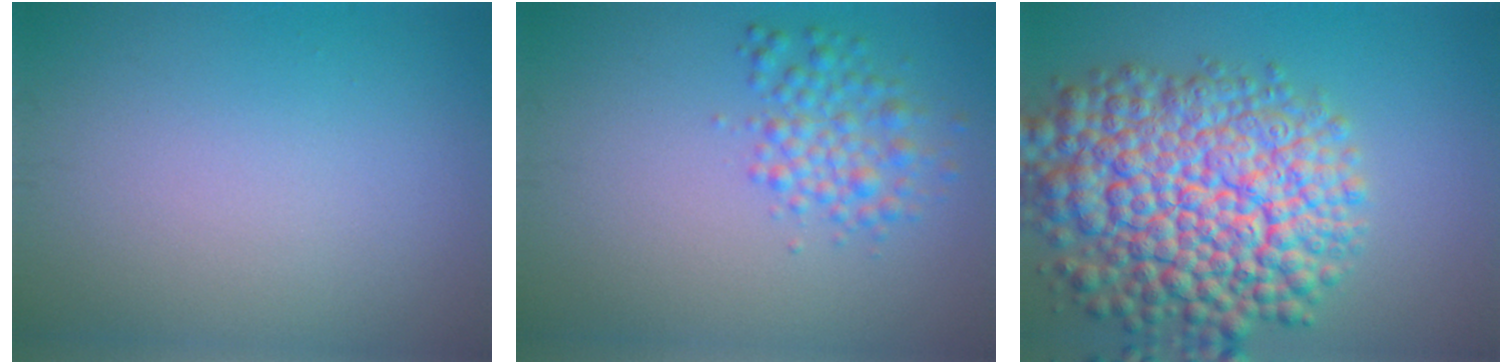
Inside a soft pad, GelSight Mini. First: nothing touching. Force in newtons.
{"total": 2.9, "press": 2.9, "slide": 0.0}
{"total": 12.8, "press": 12.8, "slide": 0.5}